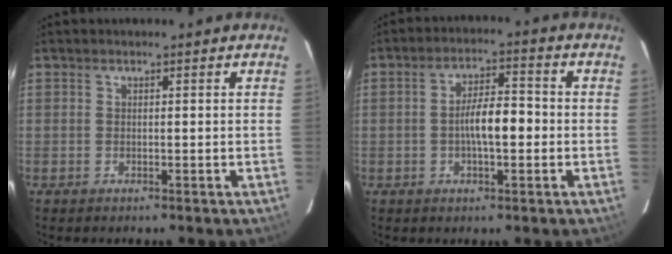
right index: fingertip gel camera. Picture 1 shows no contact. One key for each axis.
{"total": 6.6, "fx": -1.2, "fy": 2.0, "fz": 6.2, "tx": -0.108, "ty": 0.009, "tz": -0.018}